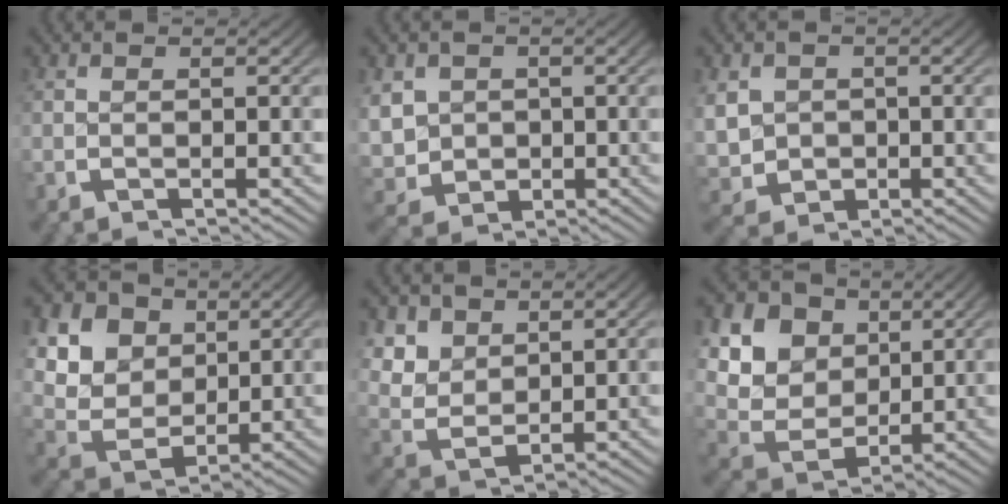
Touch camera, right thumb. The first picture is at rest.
{"total": 7.1, "force": [-0.4, 6.1, 3.6], "torque": [-0.099, -0.038, 0.011]}
{"total": 6.4, "force": [-0.5, 5.5, 3.2], "torque": [-0.084, -0.031, 0.008]}
{"total": 12.5, "force": [1.2, 10.3, 7.1], "torque": [-0.166, -0.028, 0.017]}
{"total": 6.6, "force": [1.1, 5.3, 3.8], "torque": [-0.100, -0.027, 0.033]}
{"total": 13.8, "force": [1.2, 11.4, 7.8], "torque": [-0.179, -0.028, 0.014]}